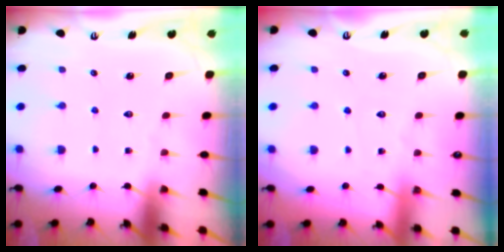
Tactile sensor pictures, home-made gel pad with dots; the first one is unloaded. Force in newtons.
{"total": 2.4, "press": 2.4, "slide": 0.3}